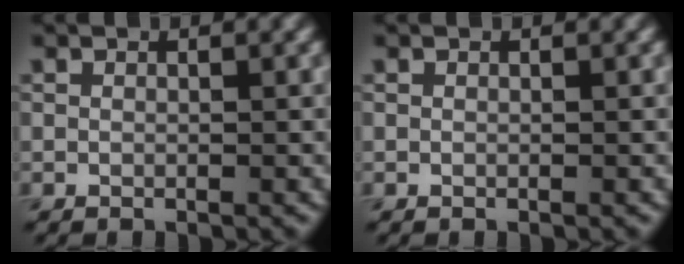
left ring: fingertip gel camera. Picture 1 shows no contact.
{"total": 0.0}